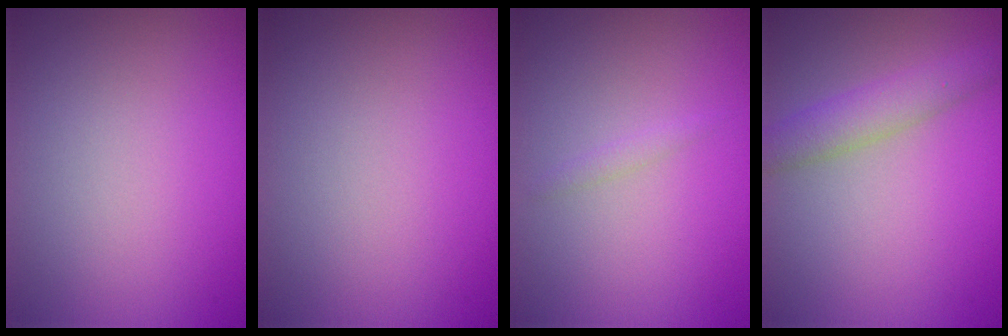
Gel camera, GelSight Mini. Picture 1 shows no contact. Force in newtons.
{"total": 0.0}
{"total": 0.6, "press": 0.6, "slide": 0.0}
{"total": 2.8, "press": 2.8, "slide": 0.0}